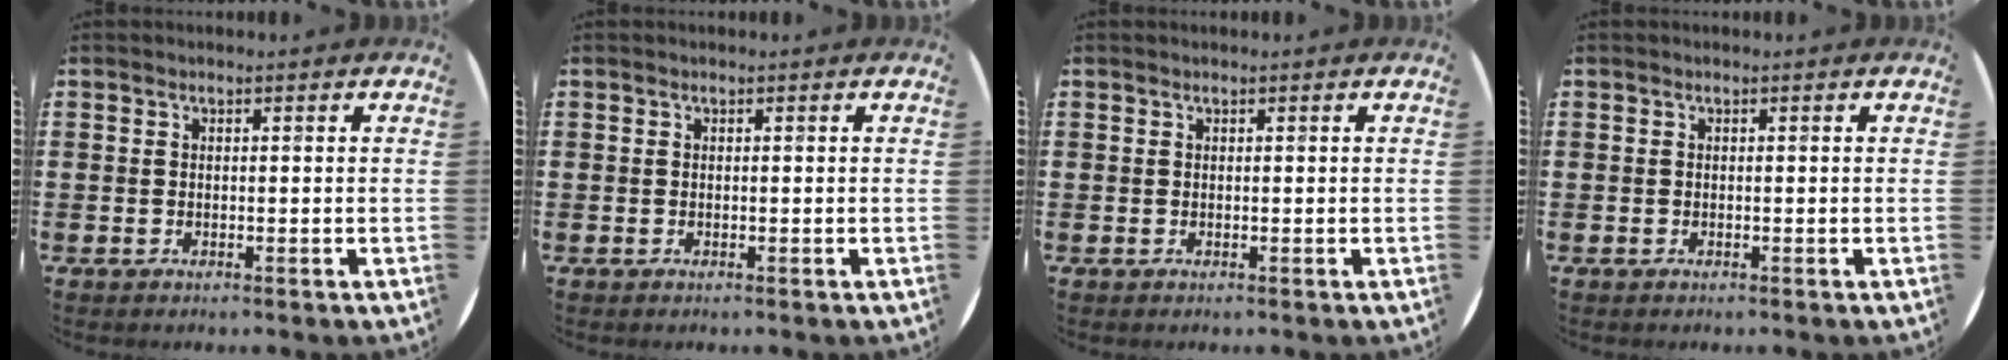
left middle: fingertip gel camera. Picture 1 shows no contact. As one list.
[{"total": 0.0}, {"total": 0.0}, {"total": 0.0}]